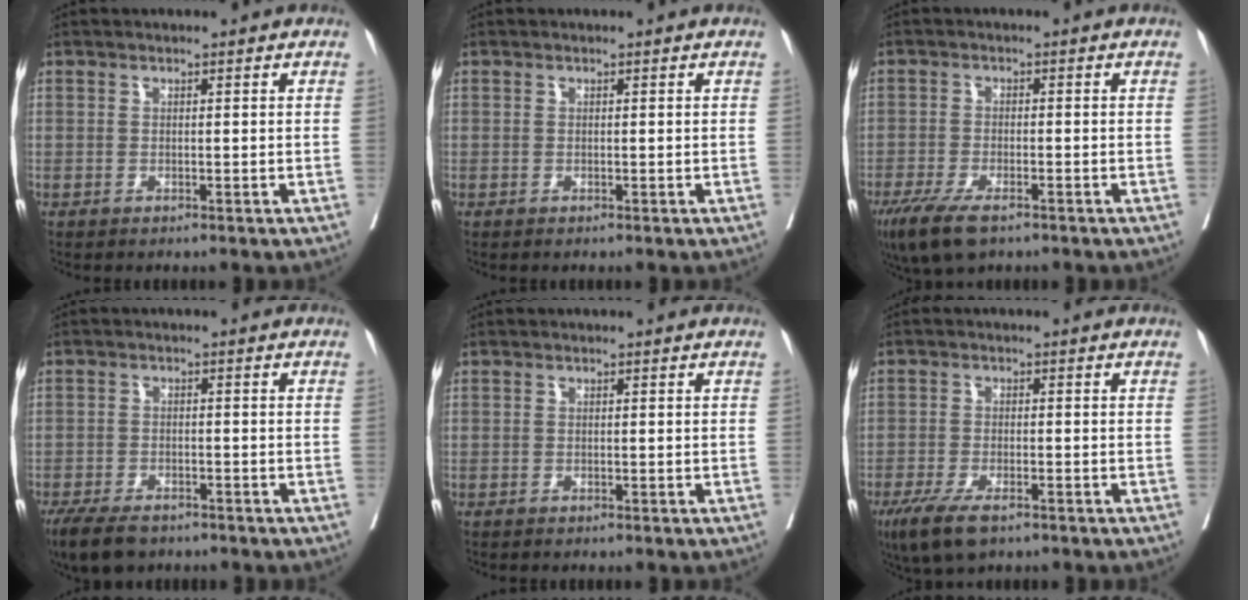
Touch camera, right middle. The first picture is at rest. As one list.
[{"total": 0.0}, {"total": 7.5, "force": [-5.1, 2.3, 5.0], "torque": [-0.091, -0.016, -0.086]}, {"total": 7.2, "force": [-5.5, 2.9, 3.5], "torque": [-0.058, -0.008, -0.089]}, {"total": 0.0}, {"total": 6.7, "force": [-4.4, 2.0, 4.6], "torque": [-0.086, -0.015, -0.075]}]